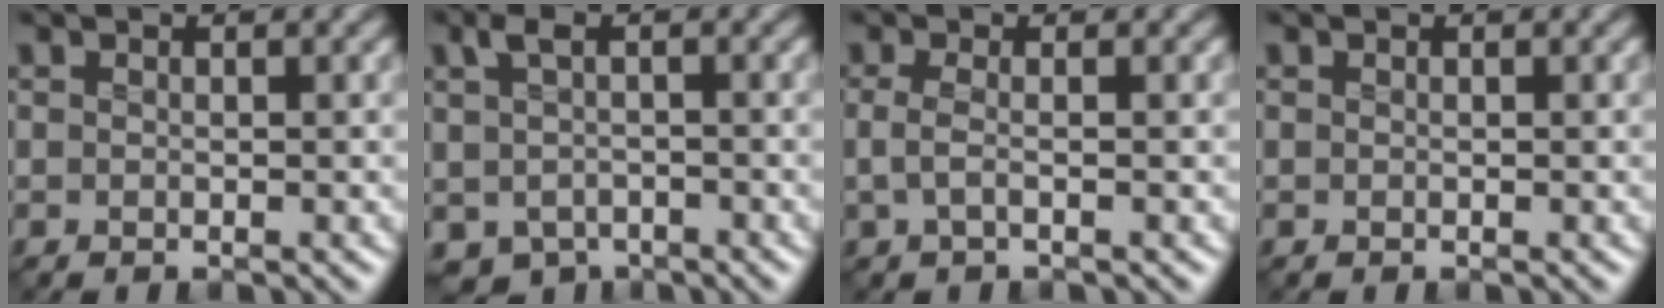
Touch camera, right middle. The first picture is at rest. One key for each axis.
{"total": 3.2, "fx": -0.9, "fy": 2.3, "fz": 2.0, "tx": -0.047, "ty": -0.013, "tz": -0.016}
{"total": 1.6, "fx": -0.3, "fy": 0.5, "fz": 1.5, "tx": -0.041, "ty": -0.004, "tz": -0.010}
{"total": 0.0}